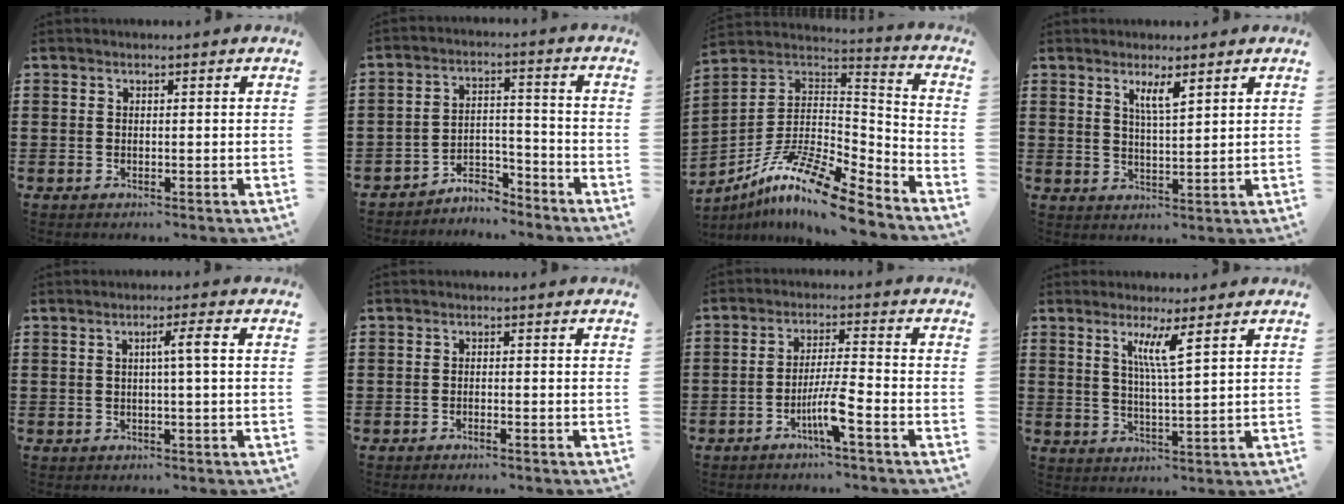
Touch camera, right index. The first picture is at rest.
{"total": 5.2, "force": [-4.9, 1.3, 1.3], "torque": [-0.024, 0.013, -0.097]}
{"total": 13.6, "force": [-10.1, 2.0, 8.8], "torque": [-0.180, 0.012, -0.198]}
{"total": 3.6, "force": [2.2, 0.7, 2.8], "torque": [-0.059, 0.003, 0.037]}
{"total": 3.0, "force": [0.2, -0.2, 3.0], "torque": [-0.055, -0.001, -0.001]}
{"total": 0.8, "force": [-0.8, -0.1, 0.3], "torque": [-0.009, -0.003, -0.014]}
{"total": 5.5, "force": [-2.9, 0.0, 4.6], "torque": [-0.093, -0.008, -0.056]}
{"total": 4.8, "force": [2.6, -0.2, 4.1], "torque": [-0.089, -0.003, 0.041]}